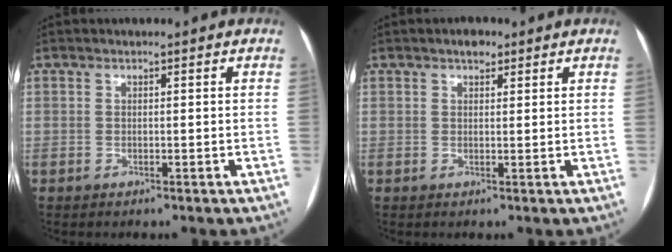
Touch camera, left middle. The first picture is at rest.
{"total": 1.8, "force": [1.2, 0.9, 1.0], "torque": [-0.015, 0.006, 0.017]}